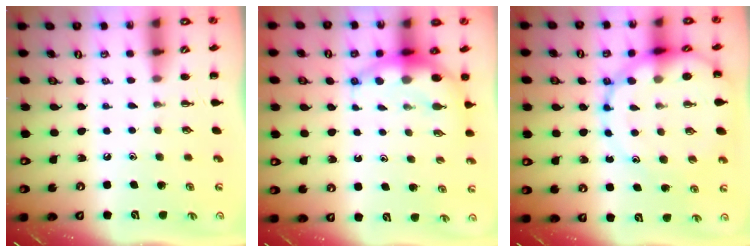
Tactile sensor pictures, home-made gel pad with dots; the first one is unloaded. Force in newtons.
{"total": 7.0, "press": 6.9, "slide": 1.5}
{"total": 15.7, "press": 15.5, "slide": 2.5}